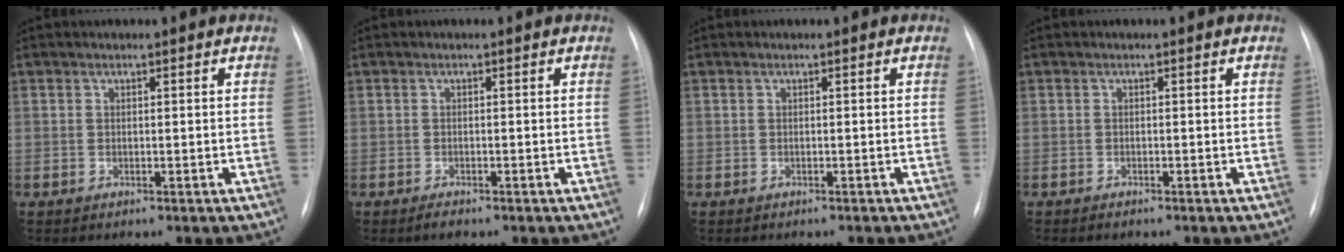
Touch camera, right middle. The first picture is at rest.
{"total": 1.4, "force": [-1.1, 0.4, 0.8], "torque": [-0.018, -0.002, -0.015]}
{"total": 1.5, "force": [-1.3, 0.1, 0.6], "torque": [-0.009, -0.003, -0.014]}
{"total": 1.0, "force": [-0.9, 0.3, 0.5], "torque": [-0.010, -0.002, -0.012]}